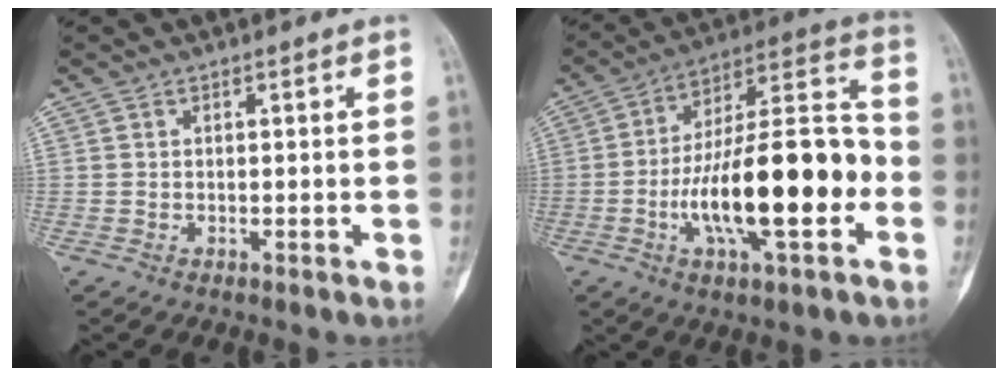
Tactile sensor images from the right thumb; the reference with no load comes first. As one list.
[{"total": 23.3, "force": [-5.4, 7.8, 21.2], "torque": [-0.339, 0.038, -0.084]}]